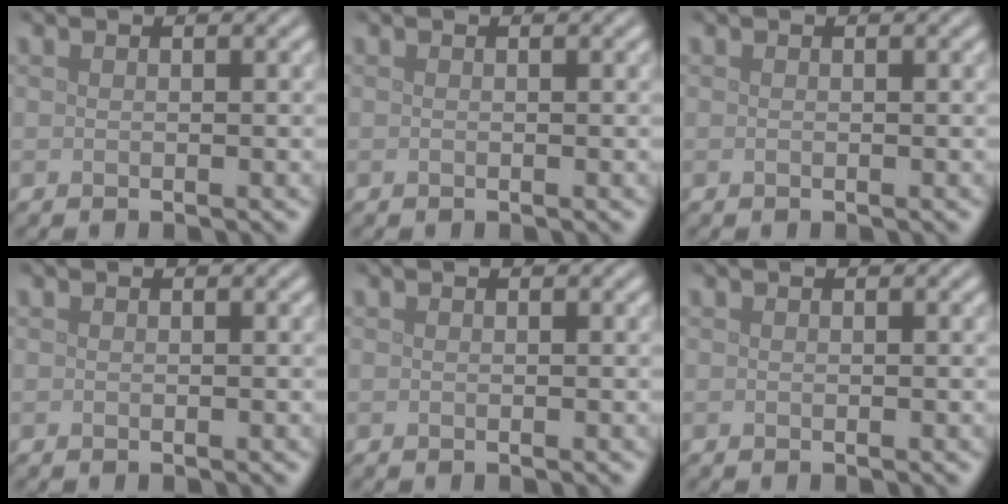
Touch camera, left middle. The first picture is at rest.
{"total": 0.0}
{"total": 0.0}
{"total": 0.0}
{"total": 0.0}
{"total": 0.0}